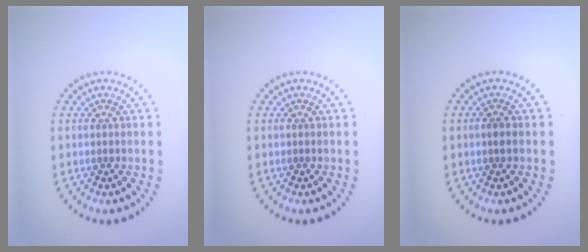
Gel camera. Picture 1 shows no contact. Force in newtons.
{"total": 0.0}
{"total": 0.8, "press": 0.7, "slide": 0.4}